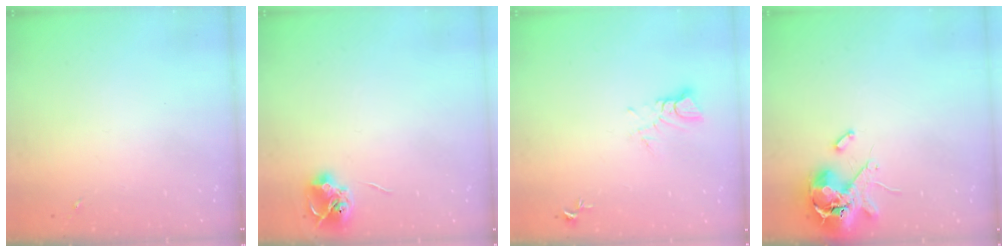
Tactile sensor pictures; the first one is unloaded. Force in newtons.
{"total": 7.3, "press": 7.3, "slide": 0.6}
{"total": 3.8, "press": 3.7, "slide": 0.2}
{"total": 12.2, "press": 12.0, "slide": 1.8}